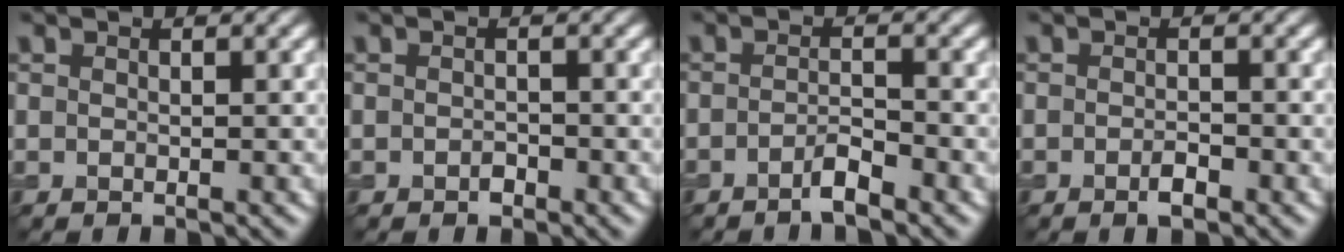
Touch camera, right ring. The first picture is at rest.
{"total": 0.8, "force": [-0.5, 0.5, 0.4], "torque": [-0.006, -0.002, -0.008]}
{"total": 1.9, "force": [-1.4, 0.2, 1.3], "torque": [-0.023, 0.005, -0.030]}
{"total": 1.3, "force": [-0.8, 0.4, 1.0], "torque": [-0.020, -0.002, -0.014]}